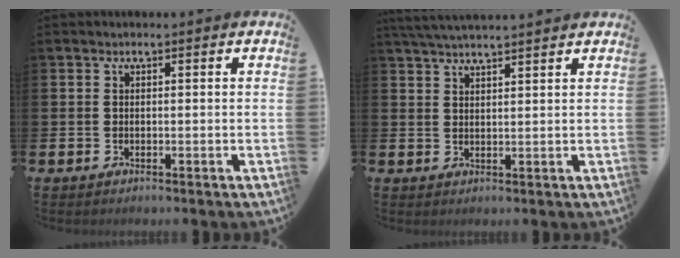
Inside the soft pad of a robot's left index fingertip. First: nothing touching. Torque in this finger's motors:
{"motor_torque": [0.94, -1.20, 0.16, 0.11]}